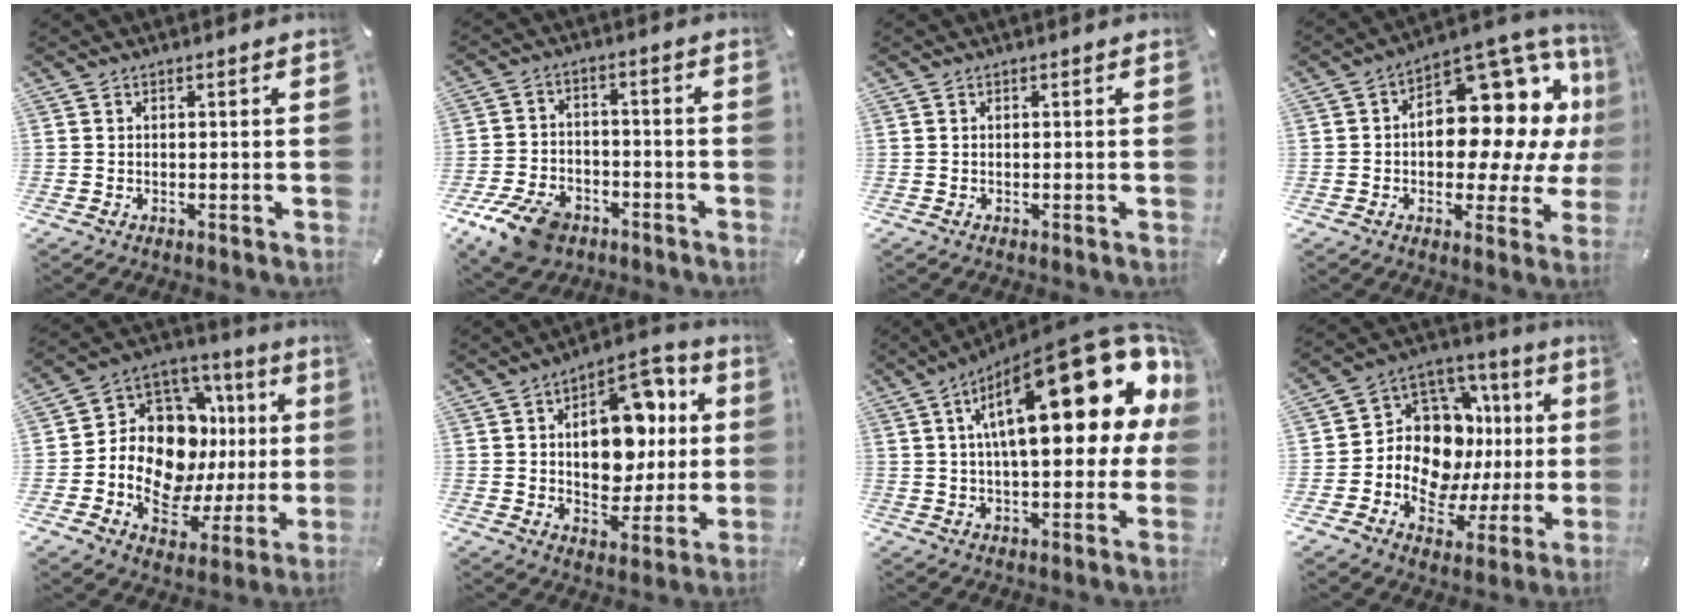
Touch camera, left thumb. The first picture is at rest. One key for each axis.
{"total": 10.6, "fx": -6.6, "fy": 6.5, "fz": 5.1, "tx": -0.101, "ty": 0.041, "tz": -0.118}
{"total": 0.0}
{"total": 16.4, "fx": 4.6, "fy": 10.4, "fz": 11.8, "tx": -0.136, "ty": -0.062, "tz": 0.077}
{"total": 15.5, "fx": 1.6, "fy": 11.5, "fz": 10.2, "tx": -0.168, "ty": -0.035, "tz": 0.023}
{"total": 17.3, "fx": 3.2, "fy": 11.8, "fz": 12.2, "tx": -0.156, "ty": -0.006, "tz": 0.059}
{"total": 28.9, "fx": 9.4, "fy": 11.1, "fz": 25.0, "tx": -0.389, "ty": -0.059, "tz": 0.150}
{"total": 13.4, "fx": 1.2, "fy": 11.0, "fz": 7.7, "tx": -0.124, "ty": -0.033, "tz": 0.026}